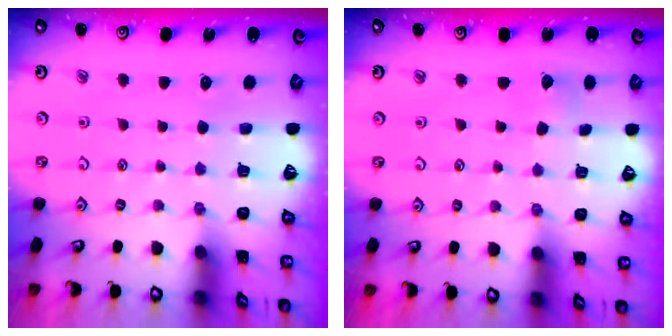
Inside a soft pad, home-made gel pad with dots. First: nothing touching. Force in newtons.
{"total": 3.6, "press": 3.6, "slide": 0.3}